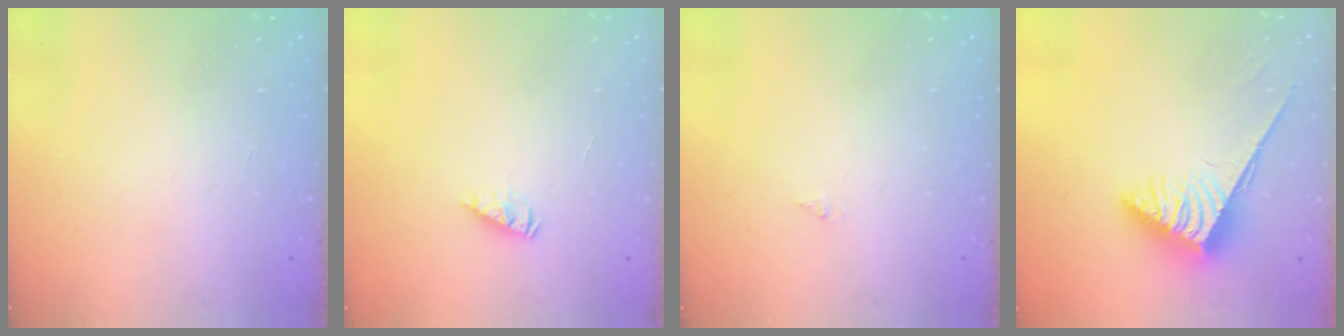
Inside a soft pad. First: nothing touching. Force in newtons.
{"total": 2.1, "press": 2.1, "slide": 0.3}
{"total": 0.0}
{"total": 3.8, "press": 3.7, "slide": 0.6}